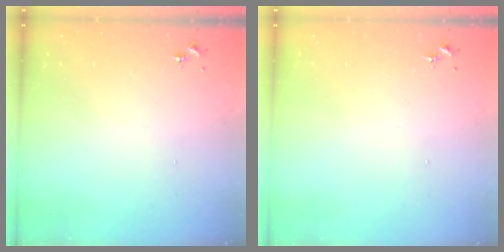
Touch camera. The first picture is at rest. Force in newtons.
{"total": 0.0}